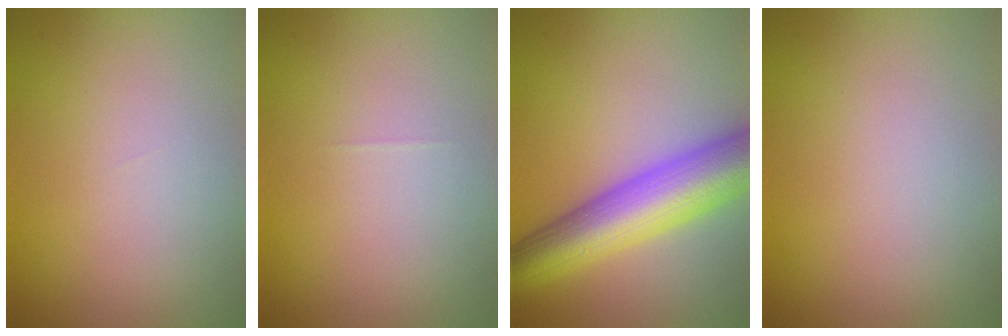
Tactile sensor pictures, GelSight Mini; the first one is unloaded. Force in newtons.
{"total": 0.0}
{"total": 9.9, "press": 9.9, "slide": 0.2}
{"total": 0.0}